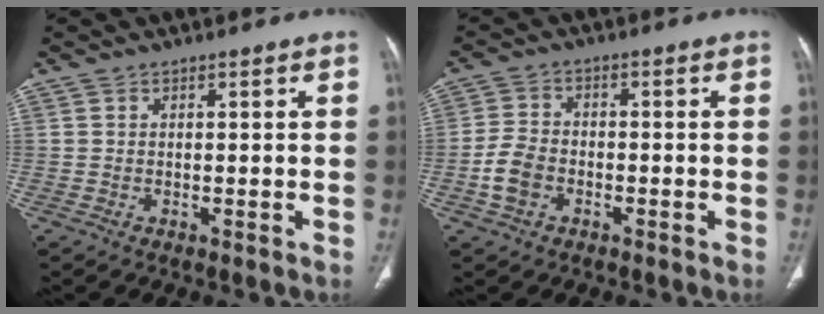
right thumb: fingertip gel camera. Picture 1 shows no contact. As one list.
[{"total": 5.4, "force": [-2.1, 3.7, 3.3], "torque": [-0.067, 0.015, -0.045]}]